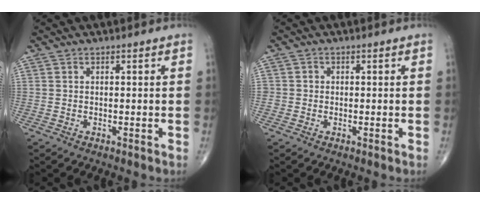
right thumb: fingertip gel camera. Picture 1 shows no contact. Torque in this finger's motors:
{"motor_torque": [0.08, 0.03, 0.06, 0.12, -0.01]}